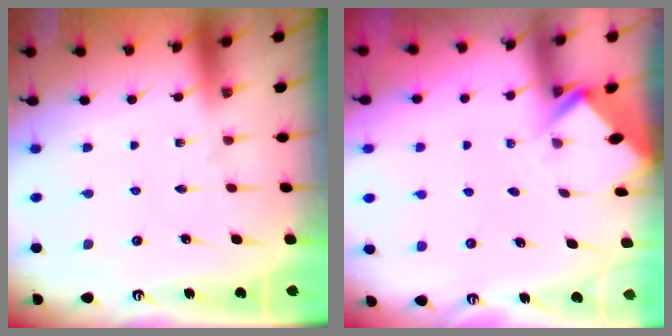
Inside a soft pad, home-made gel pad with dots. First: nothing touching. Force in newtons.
{"total": 2.5, "press": 2.5, "slide": 0.2}